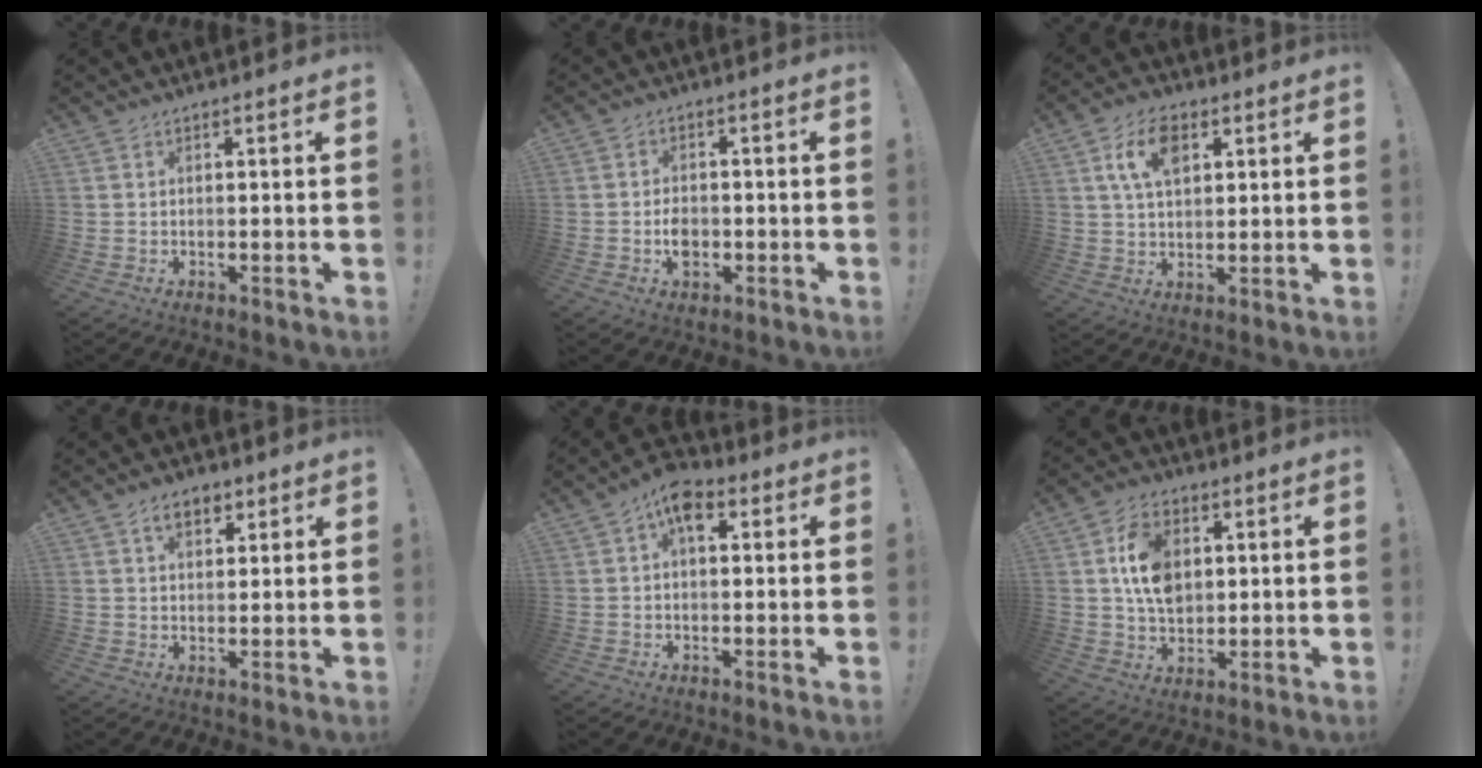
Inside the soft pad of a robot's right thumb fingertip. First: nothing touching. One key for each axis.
{"total": 4.7, "fx": -1.9, "fy": 3.6, "fz": 2.3, "tx": -0.027, "ty": 0.010, "tz": -0.031}
{"total": 9.8, "fx": 3.8, "fy": 5.9, "fz": 6.9, "tx": -0.116, "ty": 0.007, "tz": 0.070}
{"total": 5.5, "fx": 2.8, "fy": 3.4, "fz": 3.2, "tx": -0.046, "ty": 0.000, "tz": 0.049}
{"total": 7.0, "fx": 2.6, "fy": 5.2, "fz": 3.8, "tx": -0.052, "ty": -0.007, "tz": 0.053}
{"total": 12.1, "fx": 2.7, "fy": 8.9, "fz": 7.7, "tx": -0.120, "ty": 0.009, "tz": 0.053}